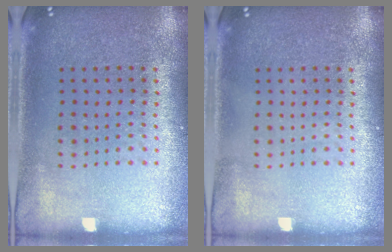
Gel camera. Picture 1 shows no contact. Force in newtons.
{"total": 0.0}